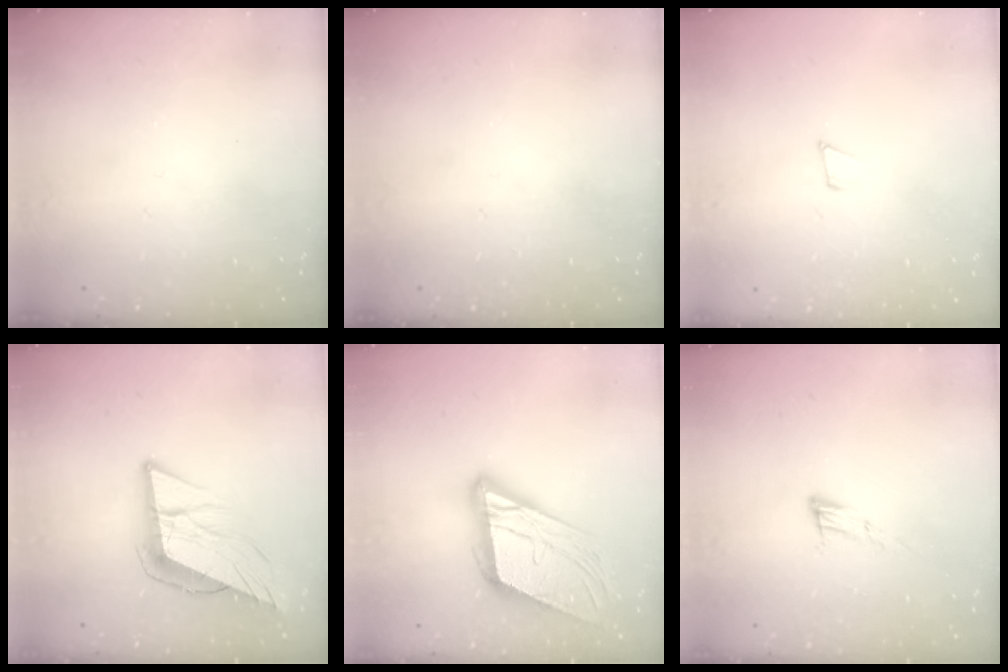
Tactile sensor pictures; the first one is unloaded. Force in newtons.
{"total": 0.0}
{"total": 4.3, "press": 4.2, "slide": 1.0}
{"total": 12.0, "press": 11.6, "slide": 3.3}
{"total": 18.2, "press": 18.0, "slide": 2.7}
{"total": 8.1, "press": 7.9, "slide": 1.6}